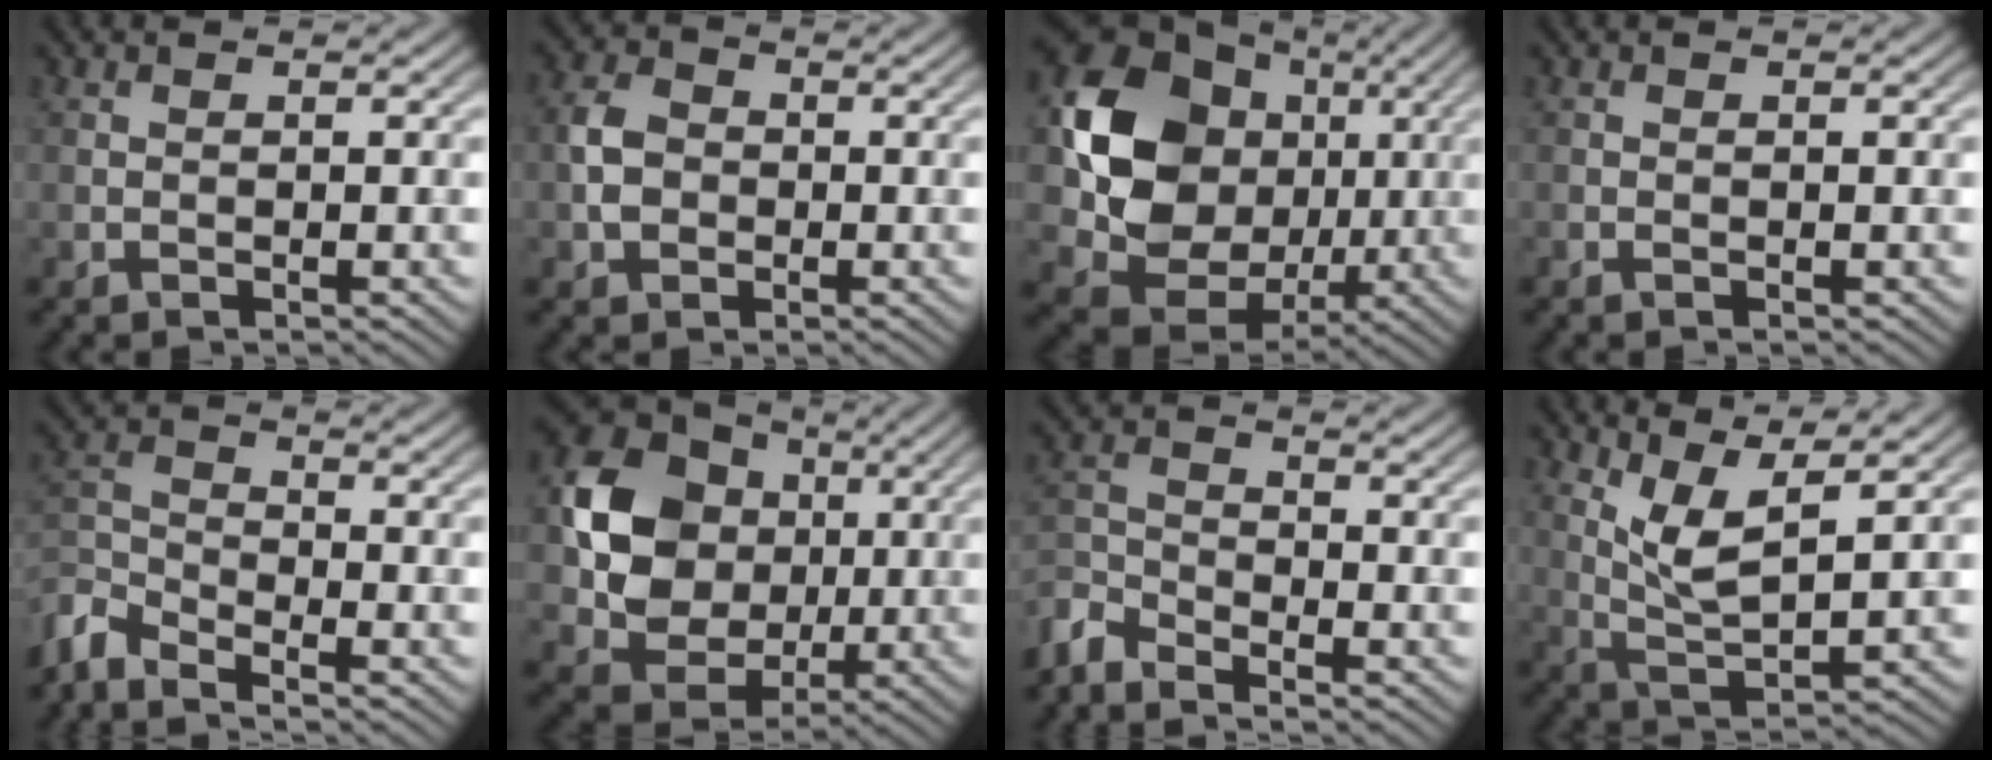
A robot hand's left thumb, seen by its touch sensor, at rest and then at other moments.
{"total": 3.6, "force": [-0.6, 3.0, 1.9], "torque": [-0.042, 0.004, -0.018]}
{"total": 14.9, "force": [1.5, 12.6, 7.7], "torque": [-0.170, -0.018, 0.021]}
{"total": 0.0}
{"total": 5.7, "force": [-4.8, 1.6, 2.5], "torque": [-0.063, -0.010, -0.113]}
{"total": 12.4, "force": [1.3, 10.6, 6.3], "torque": [-0.148, -0.002, 0.015]}
{"total": 4.9, "force": [-4.4, 1.3, 1.8], "torque": [-0.045, -0.011, -0.105]}
{"total": 6.9, "force": [3.7, 1.7, 5.6], "torque": [-0.120, -0.003, 0.079]}